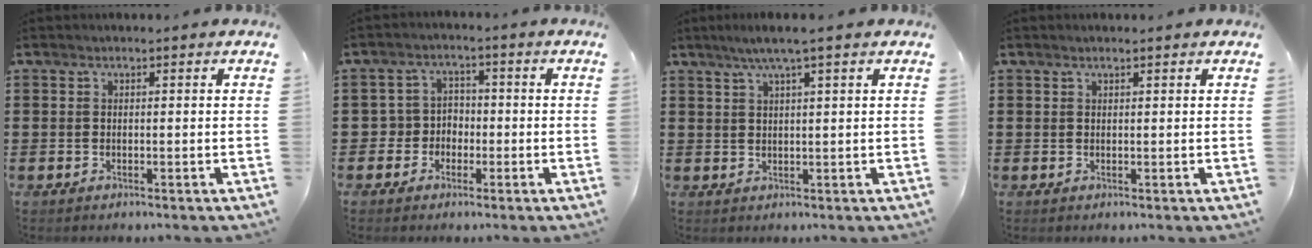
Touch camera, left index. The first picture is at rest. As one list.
[{"total": 1.1, "force": [-0.6, 0.9, 0.2], "torque": [-0.008, 0.002, -0.015]}, {"total": 3.4, "force": [2.1, -0.2, 2.7], "torque": [-0.055, 0.002, 0.036]}, {"total": 0.6, "force": [0.5, 0.0, 0.3], "torque": [-0.007, -0.001, 0.010]}]